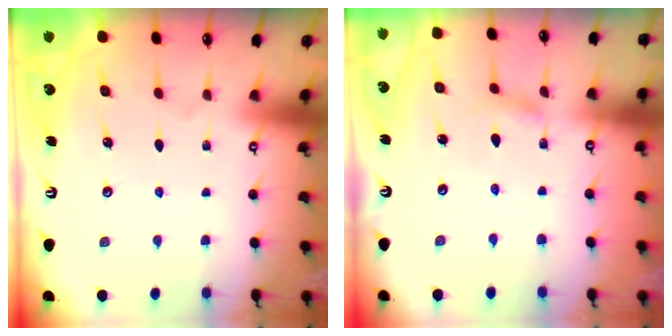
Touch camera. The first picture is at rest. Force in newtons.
{"total": 2.8, "press": 2.8, "slide": 0.3}